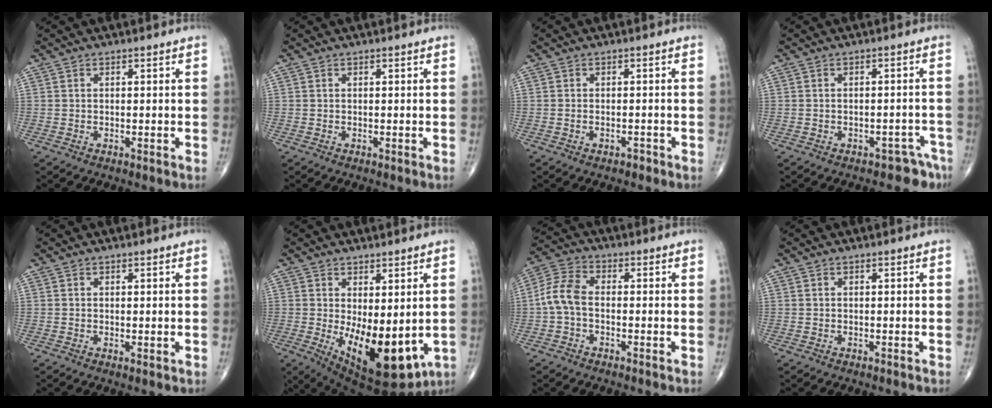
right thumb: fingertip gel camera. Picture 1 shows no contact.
{"total": 0.0}
{"total": 1.2, "force": [-0.8, 0.6, 0.6], "torque": [-0.014, 0.011, -0.010]}
{"total": 4.0, "force": [-3.1, 2.4, 0.7], "torque": [0.006, 0.036, -0.037]}
{"total": 0.7, "force": [0.1, 0.2, 0.6], "torque": [-0.015, -0.005, 0.002]}
{"total": 14.8, "force": [-1.9, 6.7, 13.0], "torque": [-0.188, -0.031, -0.005]}
{"total": 6.5, "force": [-1.0, 3.9, 5.1], "torque": [-0.110, 0.019, -0.031]}
{"total": 0.0}